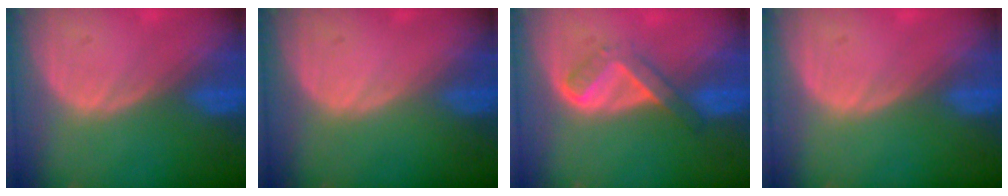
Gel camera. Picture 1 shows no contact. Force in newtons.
{"total": 0.0}
{"total": 5.2, "press": 4.4, "slide": 2.9}
{"total": 0.0}